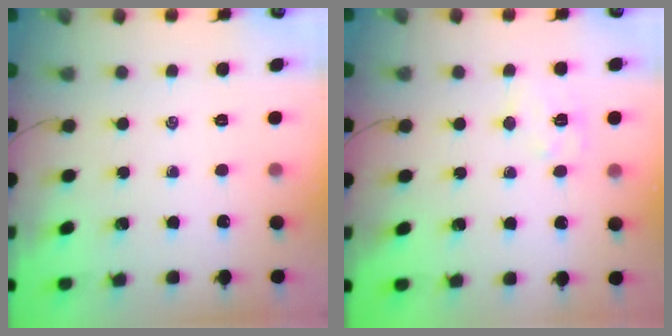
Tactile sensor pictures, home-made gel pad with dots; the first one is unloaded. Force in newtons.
{"total": 6.9, "press": 6.8, "slide": 1.1}